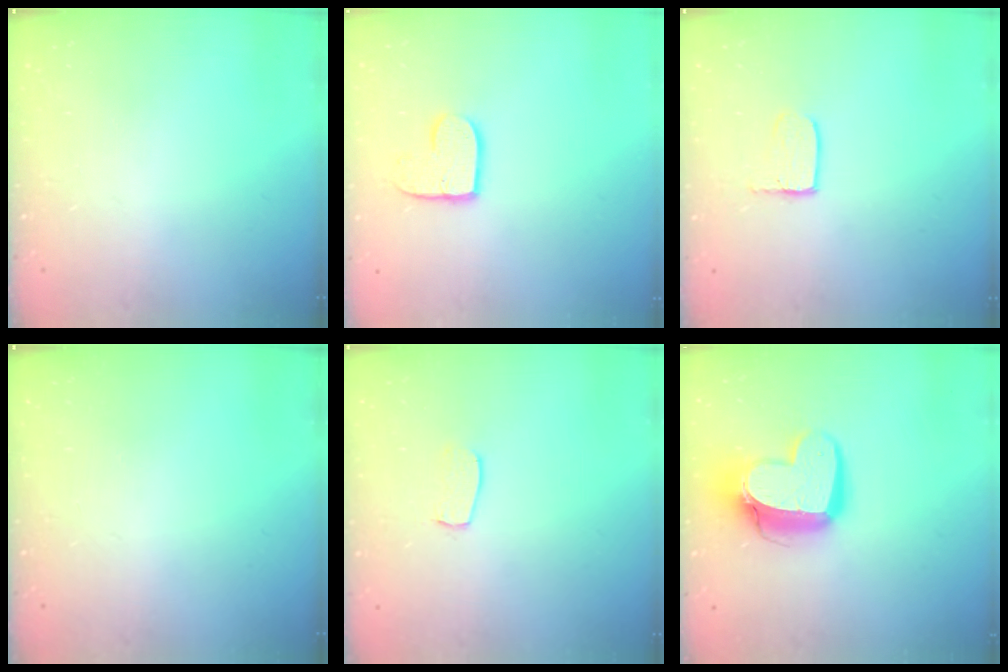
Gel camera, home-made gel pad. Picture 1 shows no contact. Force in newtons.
{"total": 9.5, "press": 9.5, "slide": 0.3}
{"total": 3.3, "press": 3.3, "slide": 0.3}
{"total": 0.0}
{"total": 5.9, "press": 5.9, "slide": 0.3}
{"total": 14.7, "press": 14.6, "slide": 1.4}